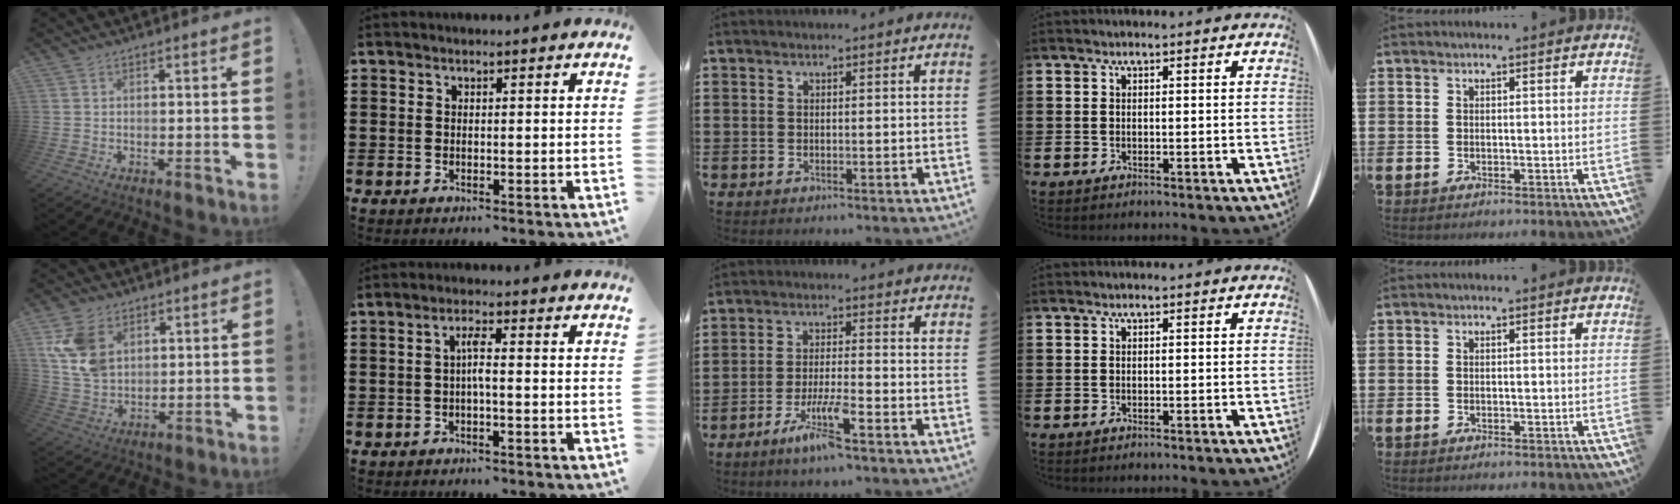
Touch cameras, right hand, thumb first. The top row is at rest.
{"thumb": {"total": 12.5, "force": [4.9, 9.0, 7.1], "torque": [-0.136, -0.015, 0.099]}, "index": {"total": 2.7, "force": [-0.6, 0.3, 2.6], "torque": [-0.049, 0.003, -0.013]}, "middle": {"total": 6.4, "force": [-4.1, 0.6, 4.9], "torque": [-0.099, -0.009, -0.075]}}